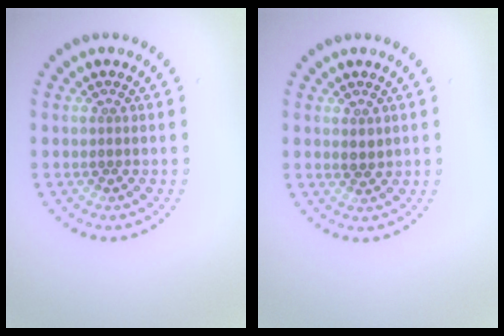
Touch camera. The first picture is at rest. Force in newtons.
{"total": 1.0, "press": 1.0, "slide": 0.2}